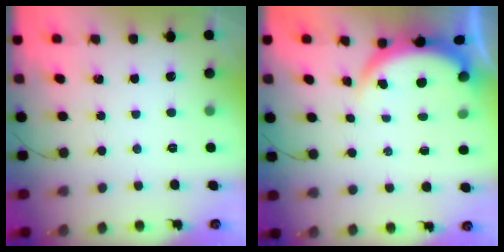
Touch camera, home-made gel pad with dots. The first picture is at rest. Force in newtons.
{"total": 4.2, "press": 4.0, "slide": 1.3}